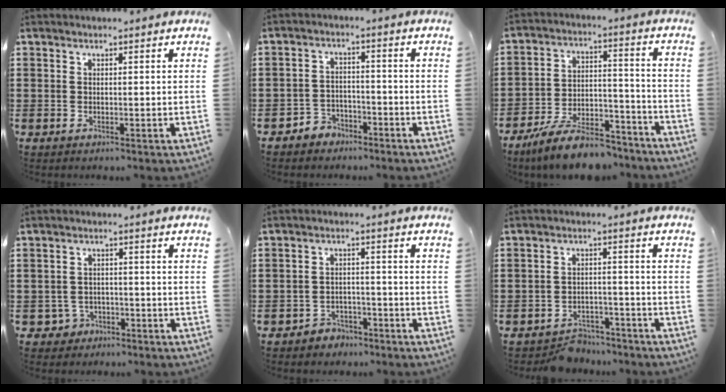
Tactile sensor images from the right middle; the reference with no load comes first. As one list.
[{"total": 3.0, "force": [-2.8, 1.3, 0.0], "torque": [-0.012, 0.002, -0.059]}, {"total": 9.9, "force": [-8.9, 2.6, 3.6], "torque": [-0.059, 0.037, -0.167]}, {"total": 2.7, "force": [-2.1, 1.7, 0.4], "torque": [-0.025, -0.003, -0.047]}, {"total": 2.7, "force": [-2.6, 0.9, 0.0], "torque": [-0.011, 0.001, -0.056]}, {"total": 3.9, "force": [-3.8, 0.9, 0.2], "torque": [-0.010, 0.003, -0.077]}]